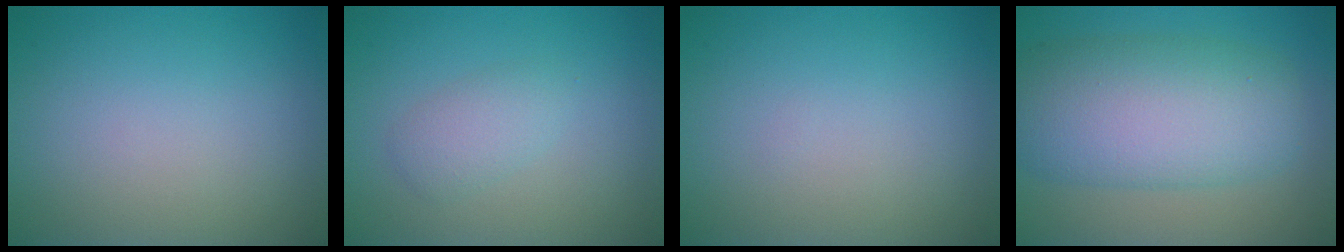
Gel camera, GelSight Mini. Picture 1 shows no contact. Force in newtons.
{"total": 2.0, "press": 2.0, "slide": 0.0}
{"total": 0.0}
{"total": 9.4, "press": 9.4, "slide": 0.1}